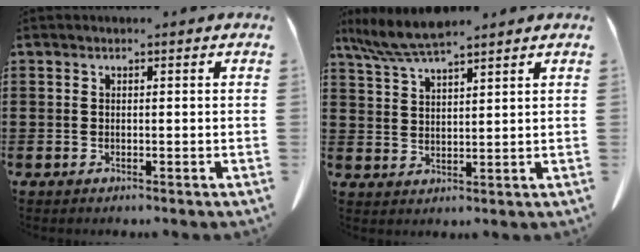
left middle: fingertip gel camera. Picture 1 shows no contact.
{"total": 6.1, "force": [5.1, 0.5, 3.3], "torque": [-0.076, -0.016, 0.093]}